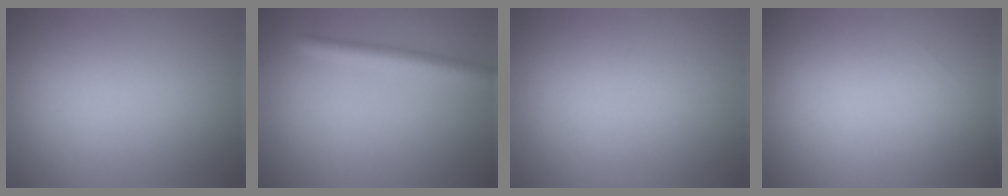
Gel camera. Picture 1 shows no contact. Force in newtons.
{"total": 2.8, "press": 2.8, "slide": 0.1}
{"total": 0.0}
{"total": 0.0}